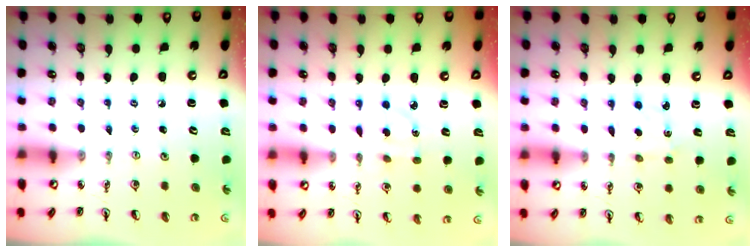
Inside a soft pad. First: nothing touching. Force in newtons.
{"total": 3.6, "press": 3.5, "slide": 0.7}
{"total": 2.6, "press": 2.5, "slide": 0.3}